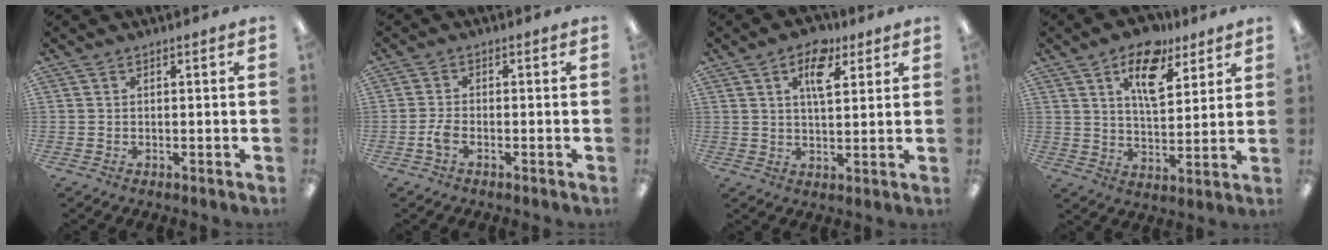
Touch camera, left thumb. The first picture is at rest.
{"total": 3.0, "force": [-1.2, 1.3, 2.4], "torque": [-0.053, 0.002, -0.024]}
{"total": 9.1, "force": [4.4, 4.5, 6.5], "torque": [-0.090, -0.010, 0.070]}
{"total": 13.1, "force": [7.8, 6.5, 8.2], "torque": [-0.114, -0.031, 0.132]}